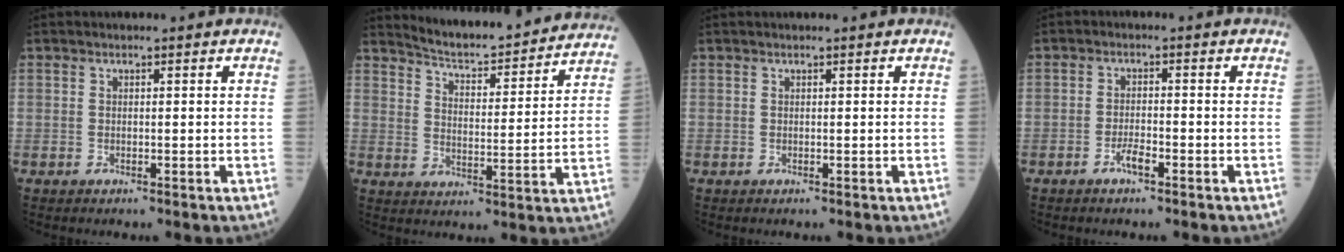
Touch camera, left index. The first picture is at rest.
{"total": 17.2, "force": [16.4, 1.6, 5.0], "torque": [-0.073, -0.022, 0.216]}
{"total": 1.2, "force": [1.1, -0.1, 0.5], "torque": [-0.006, 0.020, 0.023]}
{"total": 2.3, "force": [-1.5, 0.4, 1.7], "torque": [-0.035, 0.000, -0.027]}